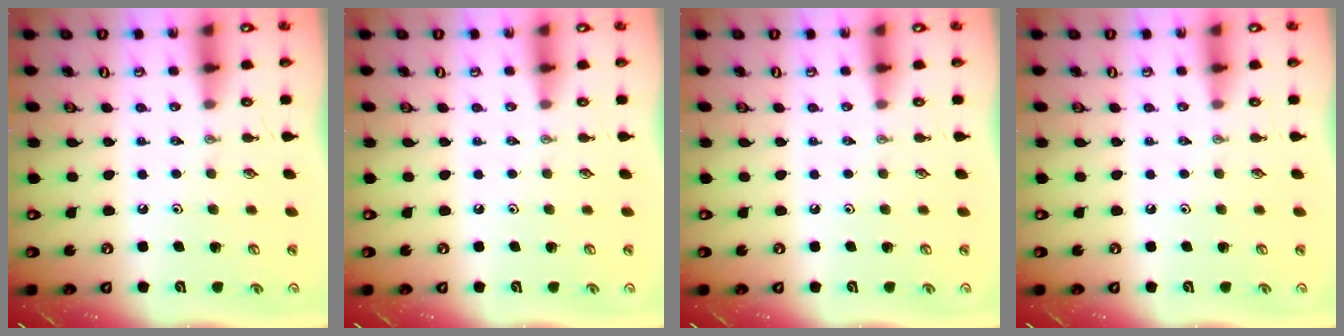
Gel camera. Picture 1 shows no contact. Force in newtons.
{"total": 0.0}
{"total": 0.0}
{"total": 0.0}